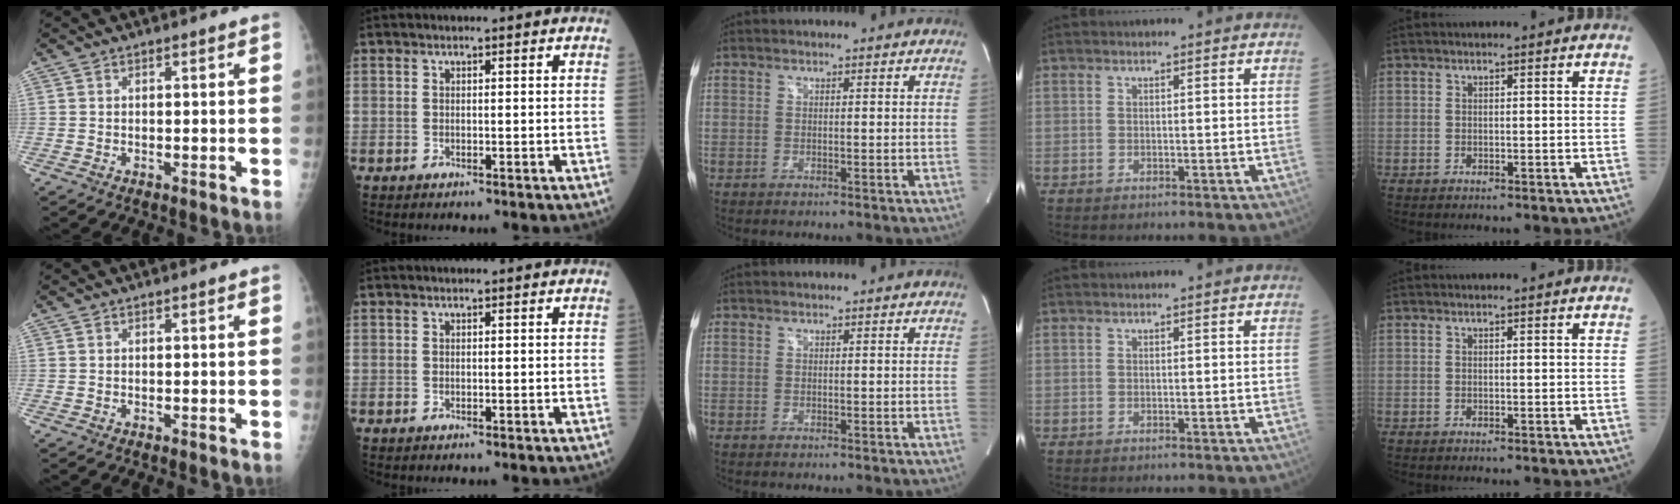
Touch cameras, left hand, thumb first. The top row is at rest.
{}